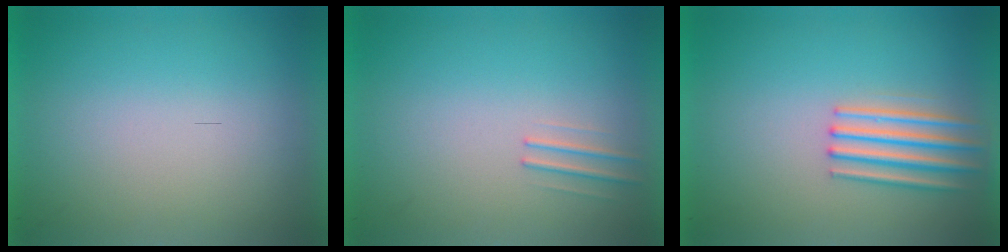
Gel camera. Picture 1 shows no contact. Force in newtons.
{"total": 1.1}
{"total": 3.5}